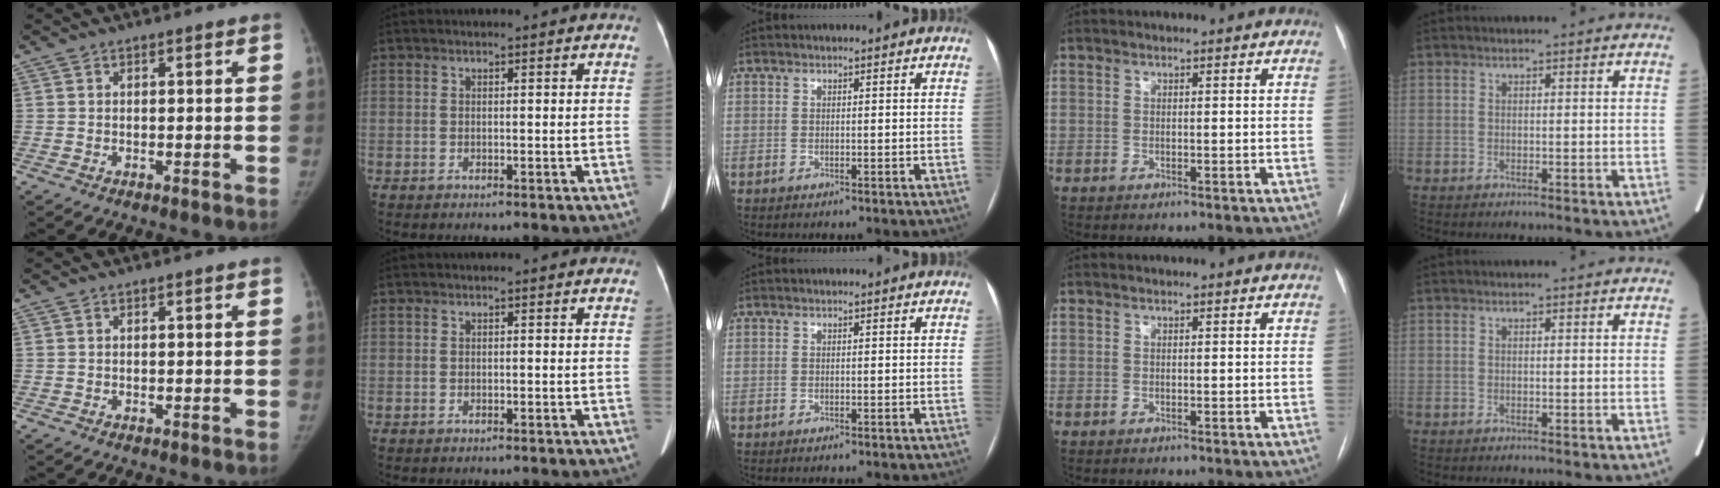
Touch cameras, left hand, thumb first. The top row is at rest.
{}